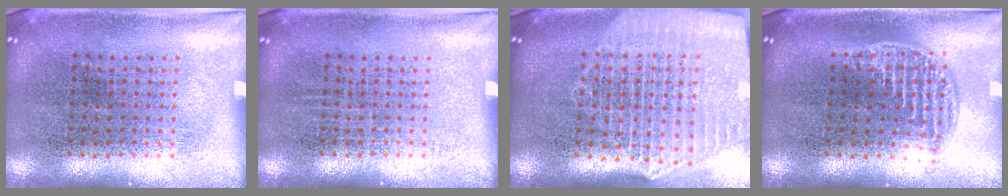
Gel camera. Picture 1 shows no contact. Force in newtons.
{"total": 0.0}
{"total": 2.8, "press": 2.3, "slide": 1.5}
{"total": 1.2, "press": 1.1, "slide": 0.6}